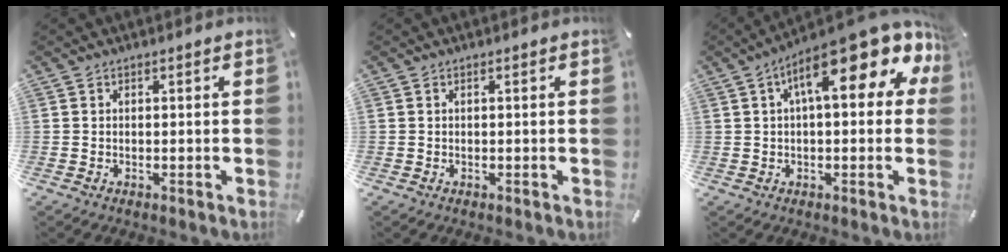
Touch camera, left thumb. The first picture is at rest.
{"total": 0.0}
{"total": 16.4, "force": [7.3, 5.7, 13.6], "torque": [-0.208, -0.037, 0.118]}